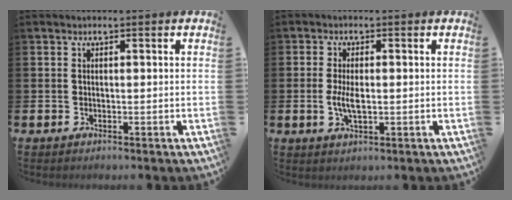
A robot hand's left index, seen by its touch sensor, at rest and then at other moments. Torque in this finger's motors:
{"motor_torque": [0.87, 0.24, 0.14, 0.14]}